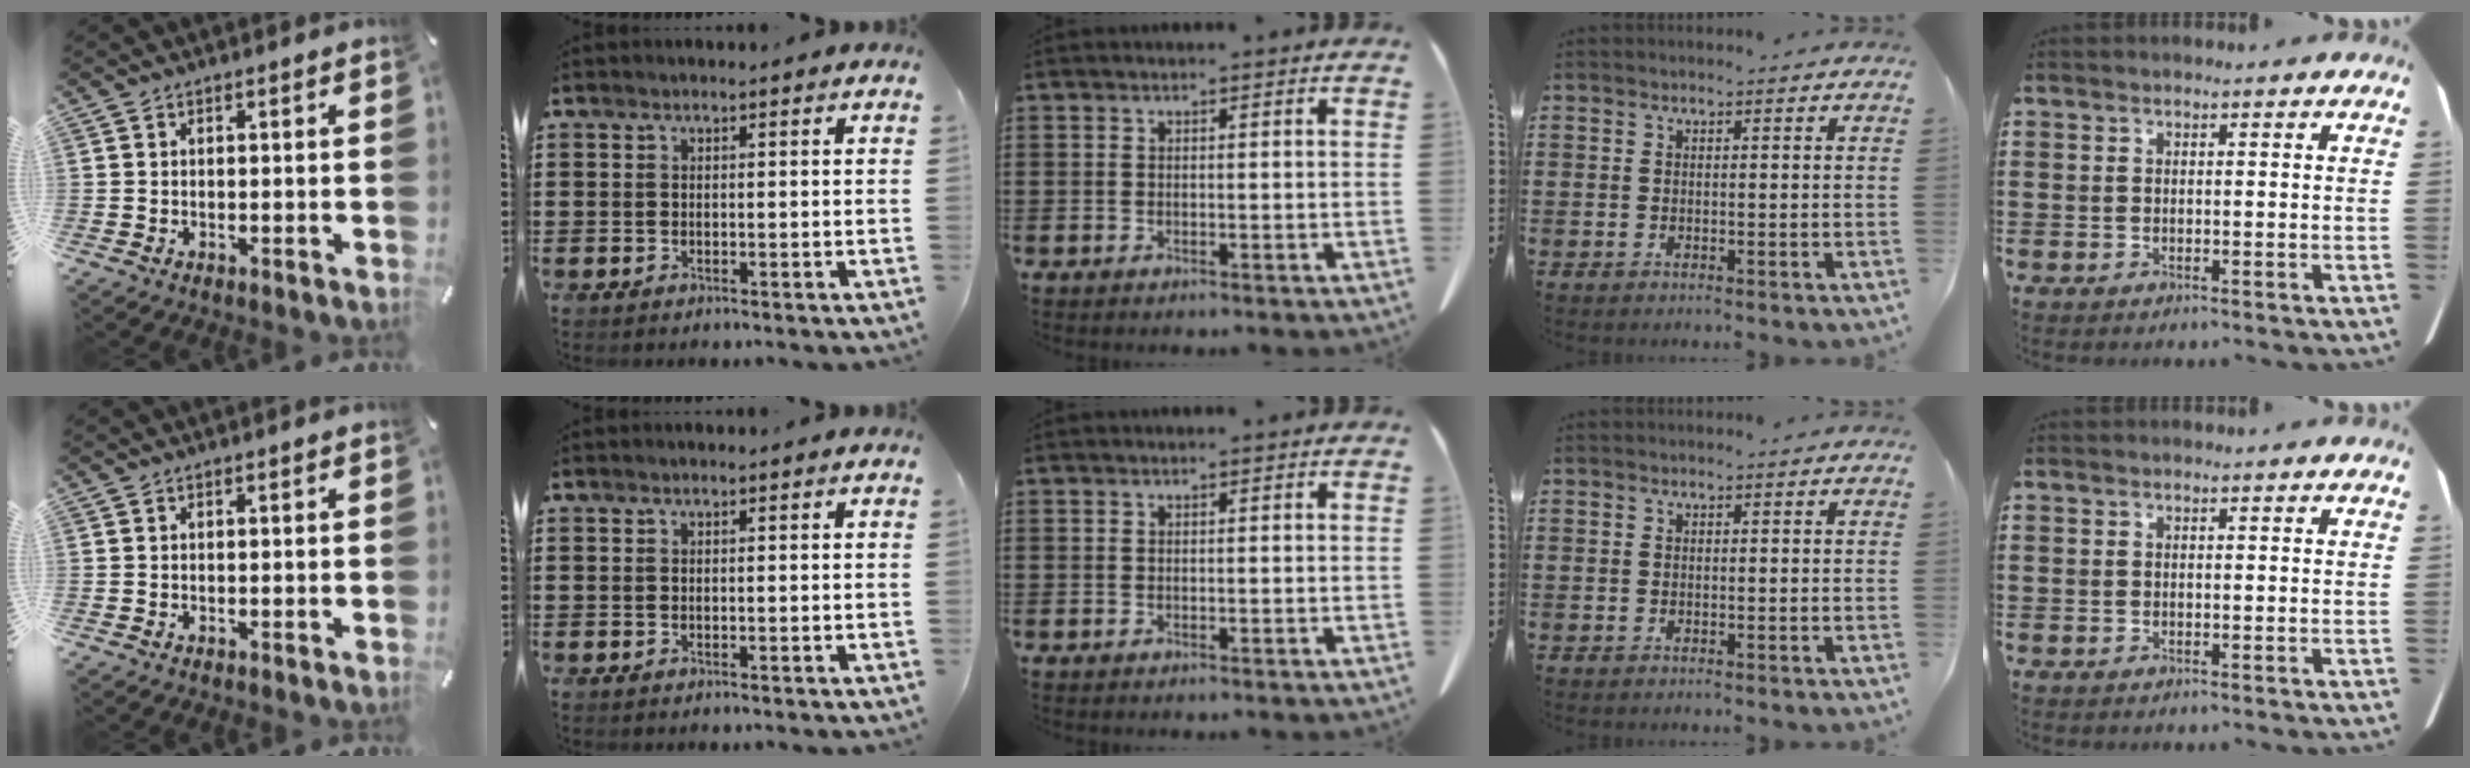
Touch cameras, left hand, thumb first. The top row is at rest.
{}